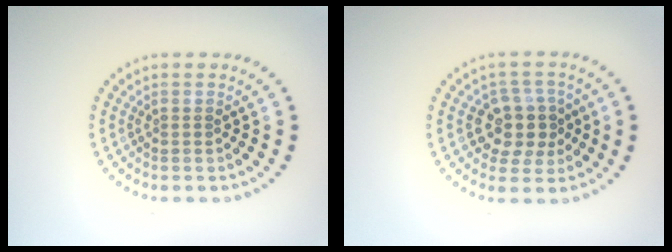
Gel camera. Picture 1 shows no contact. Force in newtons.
{"total": 4.2, "press": 3.9, "slide": 1.6}